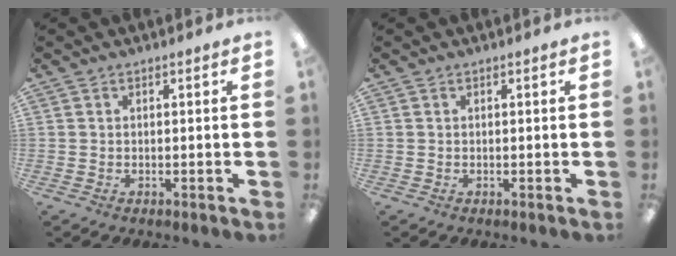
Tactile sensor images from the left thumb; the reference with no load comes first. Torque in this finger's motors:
{"motor_torque": [0.00, 0.00, -0.12, -0.12, 0.00]}